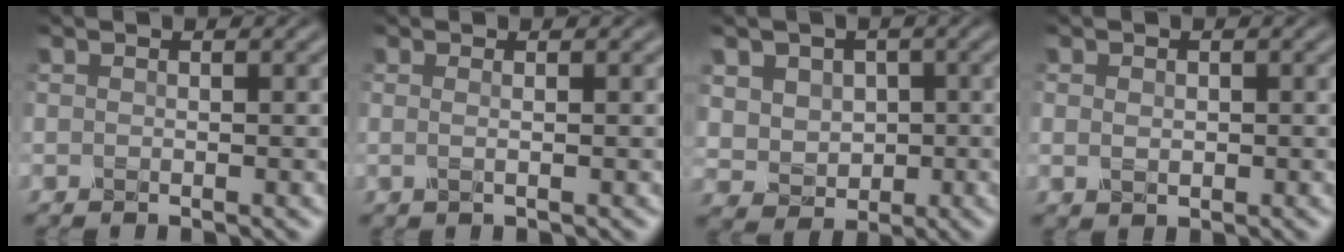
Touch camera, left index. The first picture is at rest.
{"total": 1.0, "force": [0.1, 0.4, 0.9], "torque": [-0.015, -0.001, -0.005]}
{"total": 4.7, "force": [1.0, 4.1, 2.1], "torque": [-0.045, 0.003, 0.016]}
{"total": 1.2, "force": [0.1, 0.9, 0.7], "torque": [-0.014, -0.002, 0.004]}